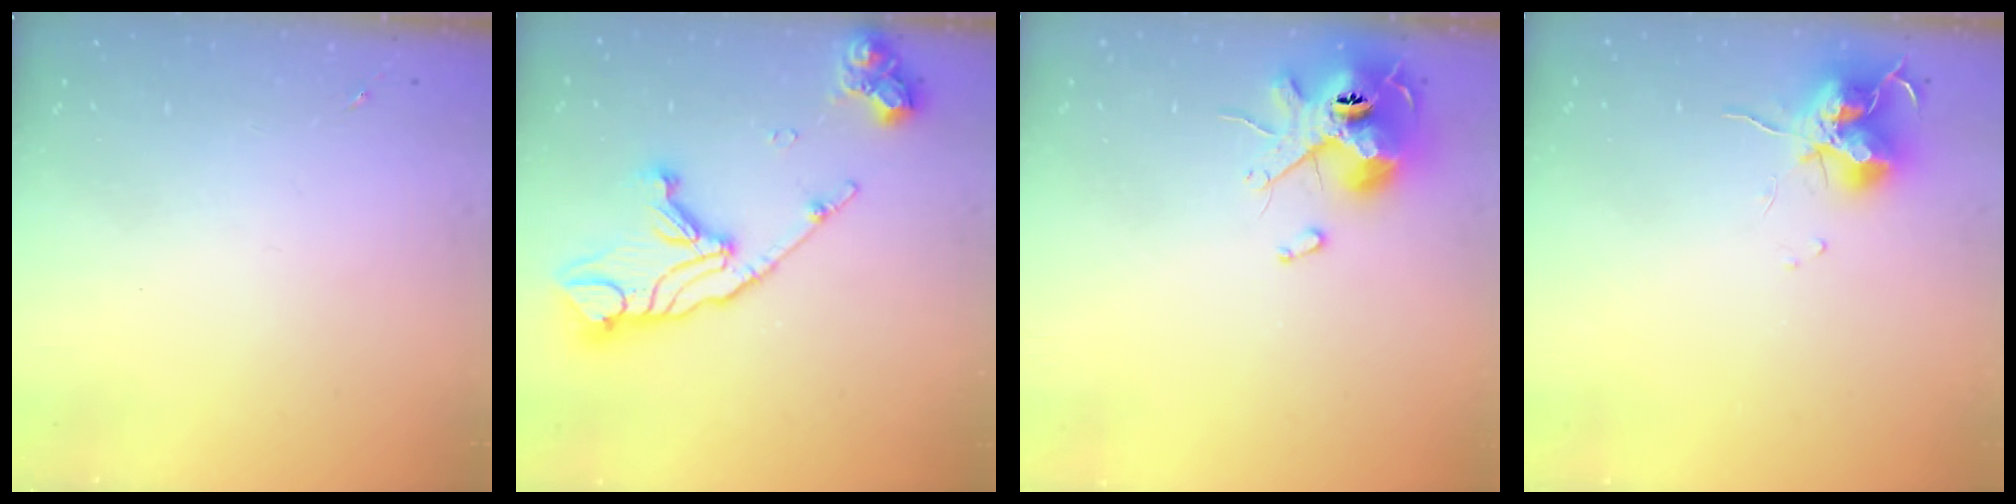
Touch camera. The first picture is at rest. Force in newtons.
{"total": 19.5, "press": 19.4, "slide": 2.1}
{"total": 11.9, "press": 11.7, "slide": 1.7}
{"total": 12.2, "press": 12.1, "slide": 1.3}